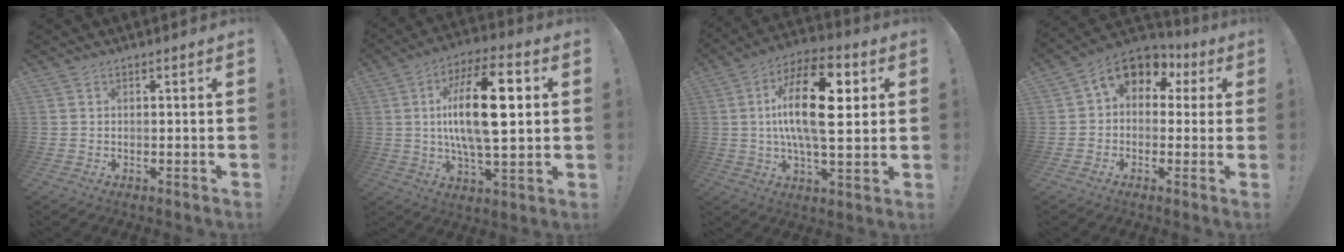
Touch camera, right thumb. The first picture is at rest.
{"total": 20.6, "force": [2.8, 7.9, 18.8], "torque": [-0.332, -0.006, 0.030]}
{"total": 21.7, "force": [3.6, 9.4, 19.2], "torque": [-0.324, -0.003, 0.049]}
{"total": 10.3, "force": [3.9, 7.5, 5.9], "torque": [-0.093, -0.010, 0.079]}